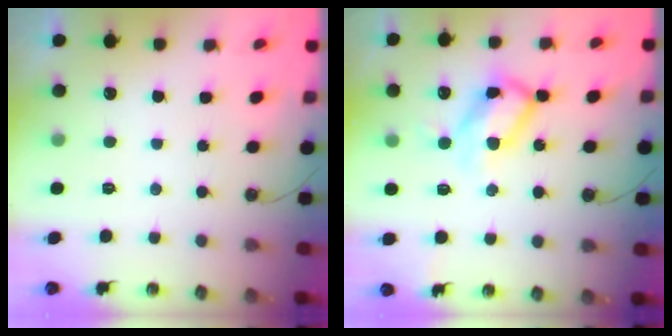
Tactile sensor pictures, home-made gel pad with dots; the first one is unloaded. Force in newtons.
{"total": 13.1, "press": 13.1, "slide": 0.8}